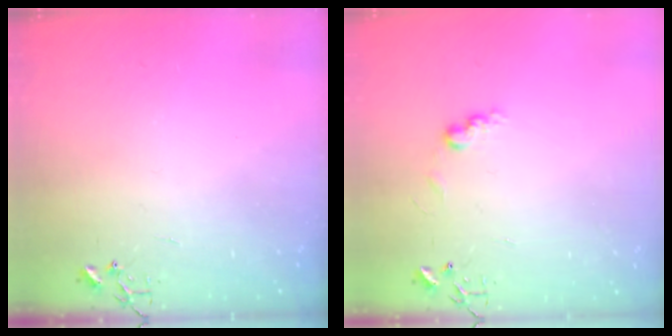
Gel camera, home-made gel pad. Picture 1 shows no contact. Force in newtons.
{"total": 6.6, "press": 6.5, "slide": 0.9}